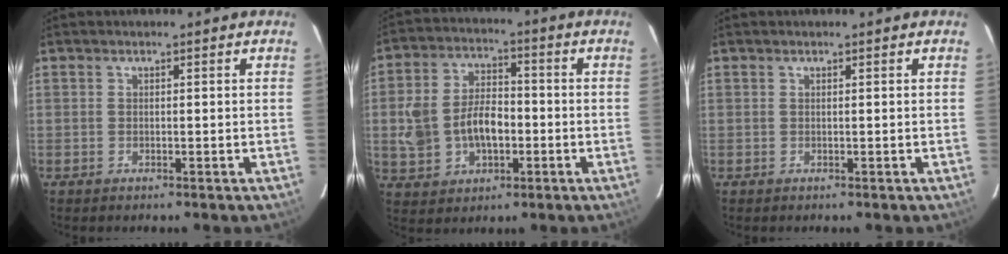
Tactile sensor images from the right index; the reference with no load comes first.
{"total": 12.7, "force": [-2.2, 8.6, 9.1], "torque": [-0.200, 0.015, -0.026]}
{"total": 0.0}